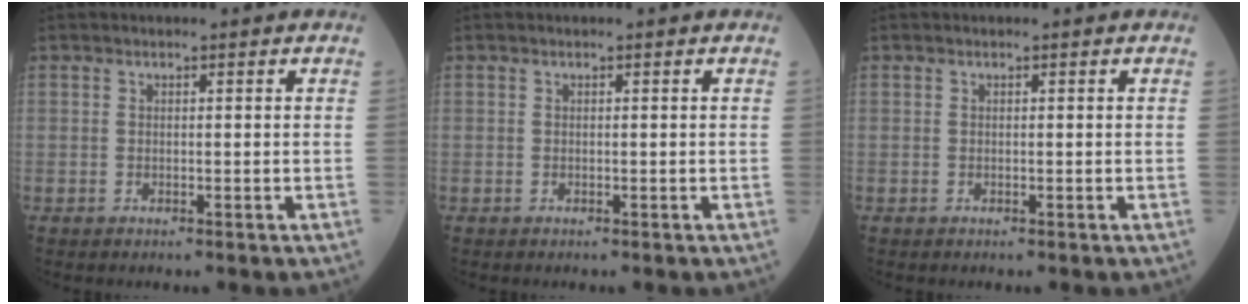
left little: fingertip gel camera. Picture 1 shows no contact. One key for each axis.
{"total": 0.0}
{"total": 0.0}